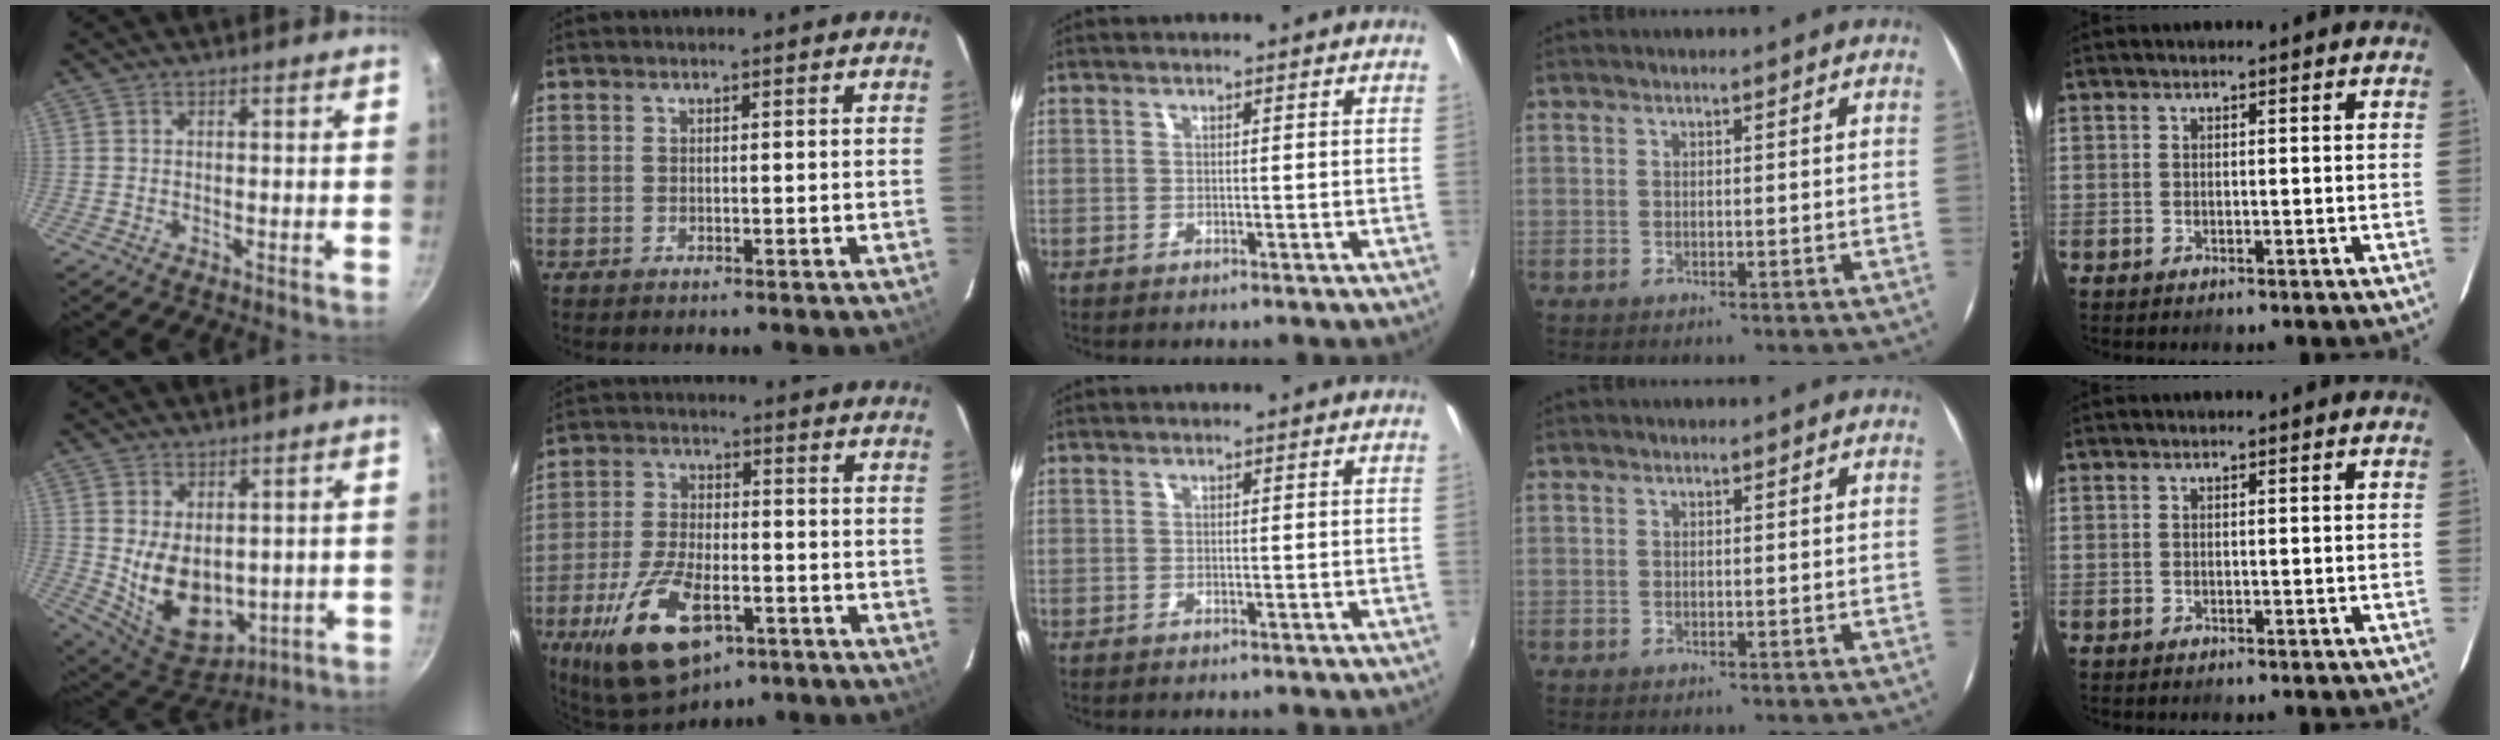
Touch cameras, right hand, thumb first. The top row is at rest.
{"thumb": {"total": 12.9, "force": [0.5, 8.6, 9.6], "torque": [-0.132, -0.032, 0.040]}, "index": {"total": 15.6, "force": [-7.6, 7.0, 11.7], "torque": [-0.249, -0.025, -0.128]}}